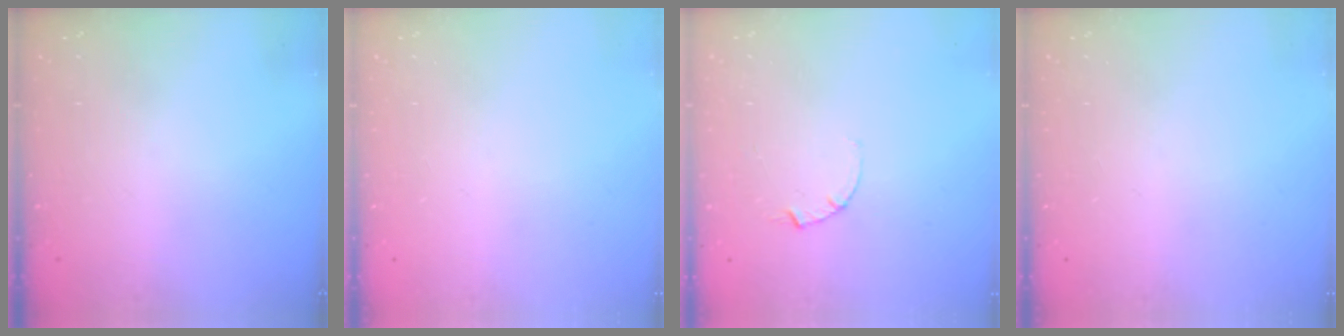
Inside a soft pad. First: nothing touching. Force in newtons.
{"total": 0.0}
{"total": 2.5, "press": 2.5, "slide": 0.3}
{"total": 0.0}